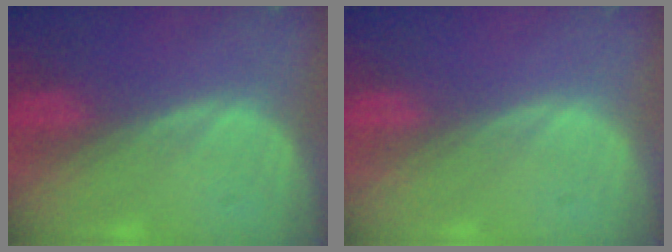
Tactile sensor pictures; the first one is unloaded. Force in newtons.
{"total": 0.0}